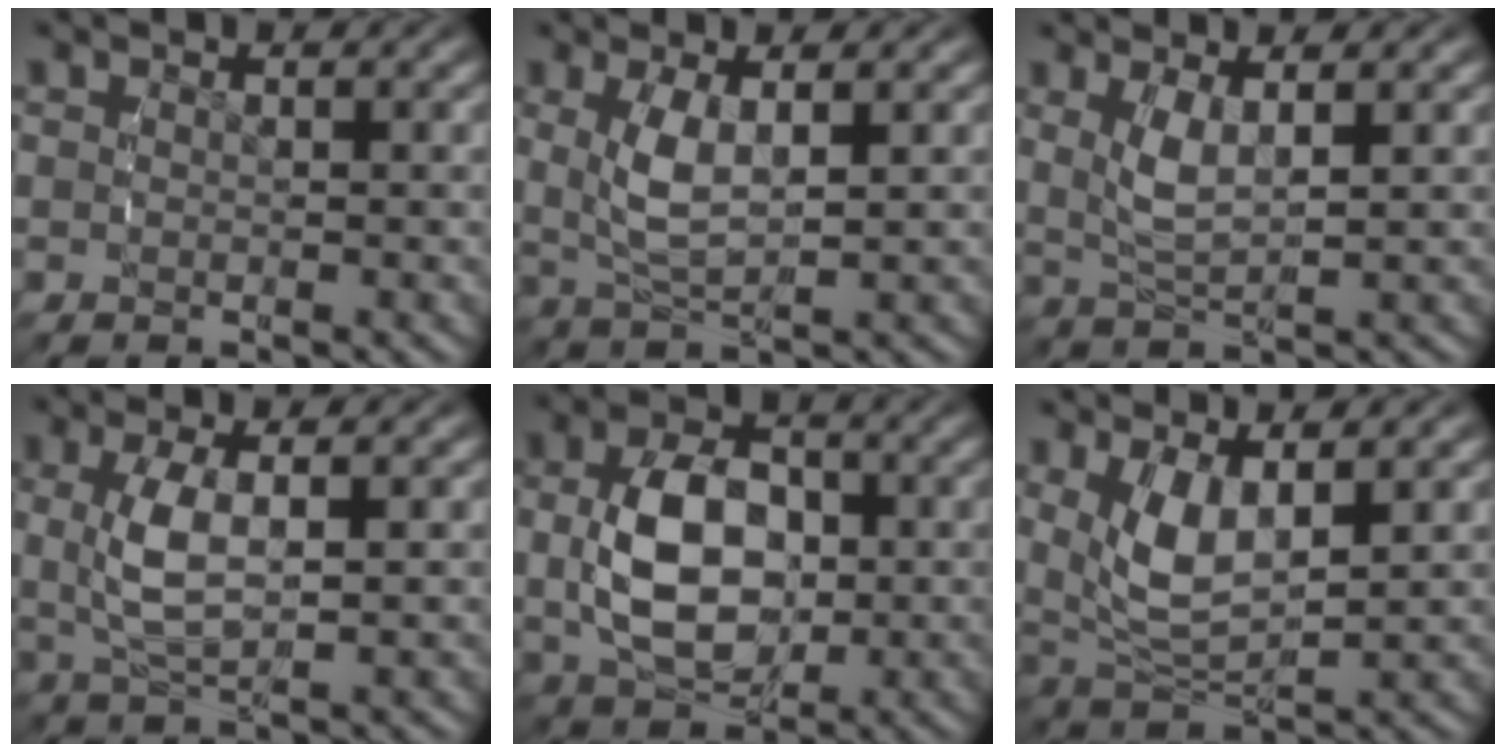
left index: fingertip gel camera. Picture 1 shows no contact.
{"total": 3.6, "force": [0.4, 1.8, 3.1], "torque": [-0.091, -0.014, 0.019]}
{"total": 3.0, "force": [0.8, 1.4, 2.6], "torque": [-0.077, -0.010, 0.019]}
{"total": 3.7, "force": [0.1, 1.6, 3.3], "torque": [-0.094, -0.007, 0.011]}
{"total": 7.5, "force": [-0.3, 5.2, 5.4], "torque": [-0.117, -0.009, 0.000]}
{"total": 5.6, "force": [1.0, 3.8, 3.9], "torque": [-0.111, -0.016, 0.024]}